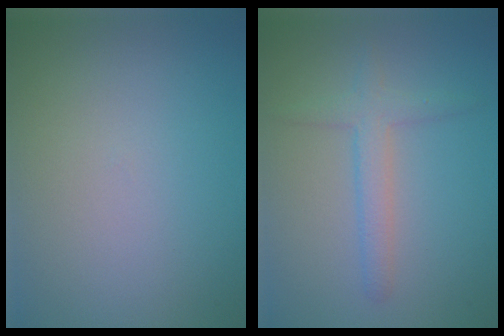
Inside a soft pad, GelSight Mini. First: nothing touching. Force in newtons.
{"total": 2.4, "press": 2.4, "slide": 0.1}